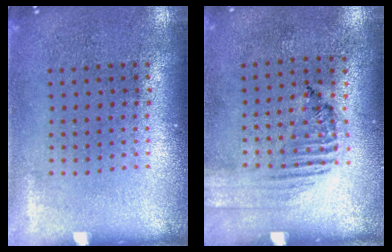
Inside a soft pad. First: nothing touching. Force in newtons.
{"total": 1.5, "press": 1.1, "slide": 1.0}